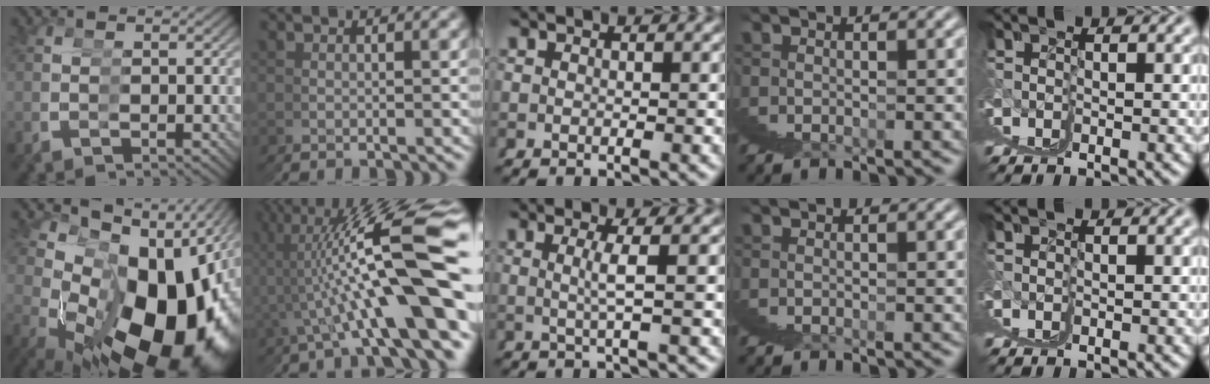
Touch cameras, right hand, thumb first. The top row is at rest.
{"thumb": {"total": 20.7, "force": [-0.3, 13.5, 15.8], "torque": [-0.237, -0.031, 0.008]}, "index": {"total": 10.7, "force": [1.5, 3.7, 9.9], "torque": [-0.155, 0.013, 0.017]}, "middle": {"total": 2.1, "force": [0.1, -0.7, 2.0], "torque": [-0.038, -0.006, 0.007]}}